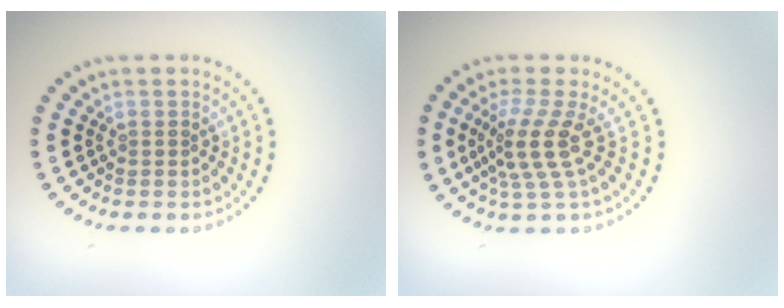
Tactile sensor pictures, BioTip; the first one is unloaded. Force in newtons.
{"total": 3.6, "press": 2.6, "slide": 2.5}